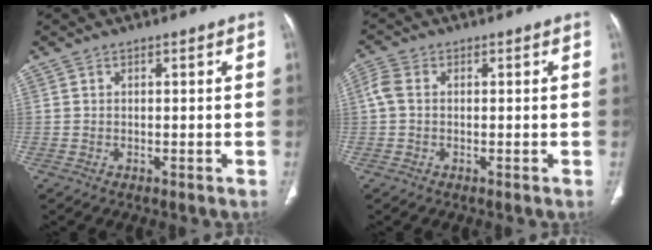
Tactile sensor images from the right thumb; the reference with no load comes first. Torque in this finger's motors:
{"motor_torque": [0.09, -0.05, 0.59, -0.59, 0.02]}